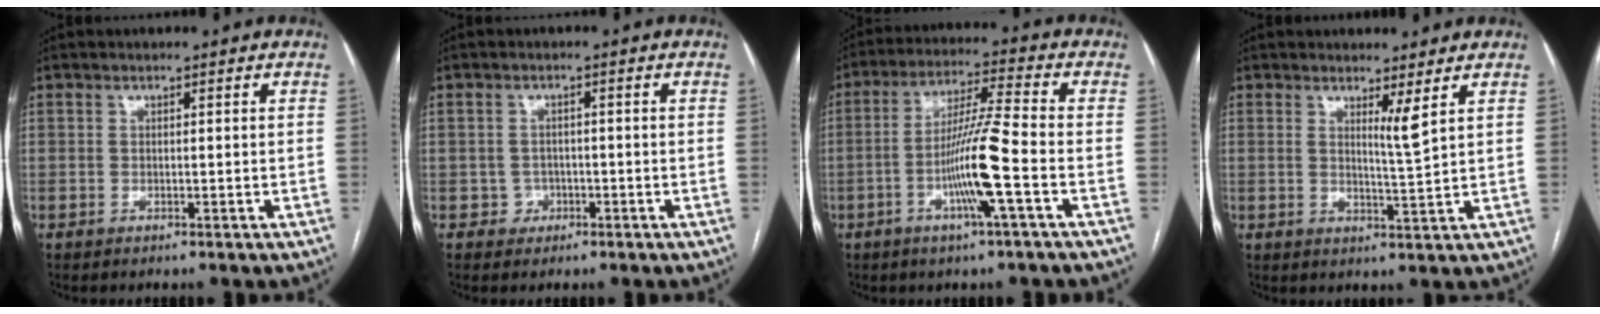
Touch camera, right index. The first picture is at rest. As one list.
[{"total": 2.1, "force": [-0.8, 2.0, 0.2], "torque": [0.007, 0.009, -0.014]}, {"total": 10.7, "force": [-3.4, -0.8, 10.1], "torque": [-0.197, -0.002, -0.066]}, {"total": 2.9, "force": [1.6, -0.7, 2.3], "torque": [-0.040, -0.017, 0.032]}]